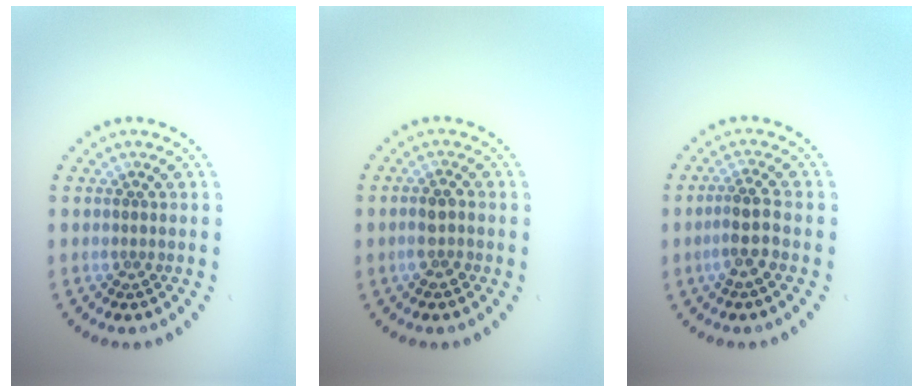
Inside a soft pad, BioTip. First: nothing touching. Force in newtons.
{"total": 1.9, "press": 1.8, "slide": 0.6}
{"total": 2.6, "press": 2.2, "slide": 1.4}